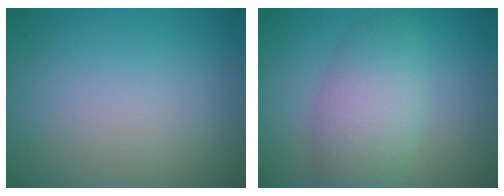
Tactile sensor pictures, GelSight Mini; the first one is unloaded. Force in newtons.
{"total": 5.4, "press": 5.4, "slide": 0.4}